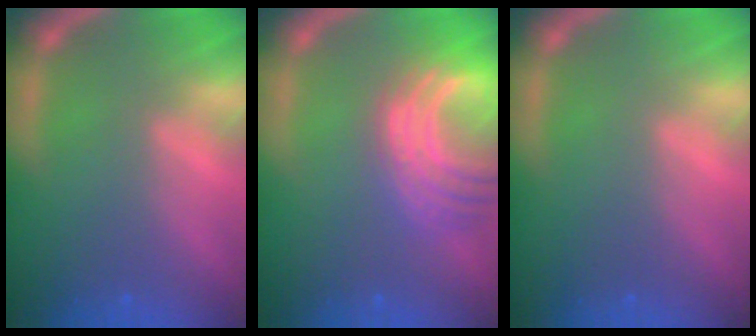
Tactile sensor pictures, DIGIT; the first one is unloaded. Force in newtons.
{"total": 8.5}
{"total": 0.0}